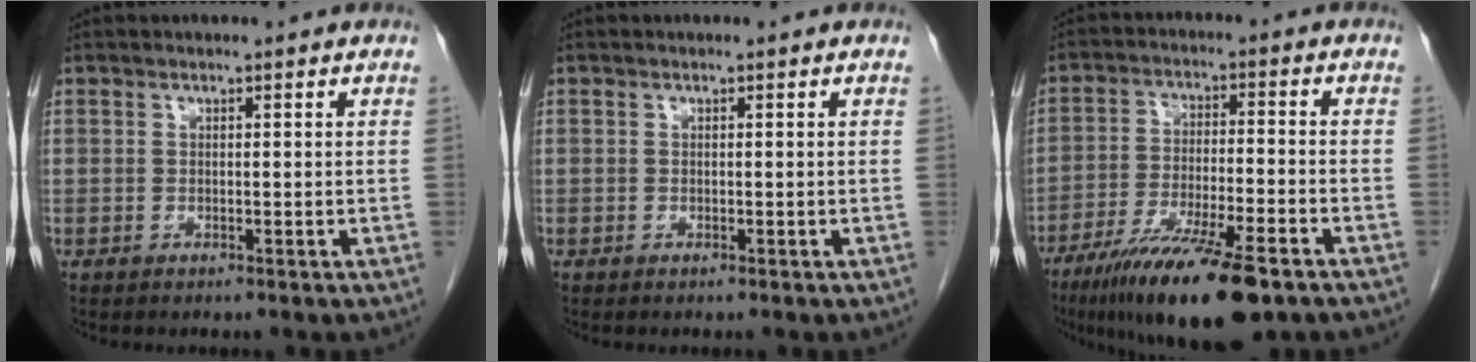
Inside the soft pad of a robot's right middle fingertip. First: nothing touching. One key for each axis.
{"total": 0.0}
{"total": 16.2, "fx": -11.0, "fy": 2.3, "fz": 11.7, "tx": -0.196, "ty": -0.040, "tz": -0.187}